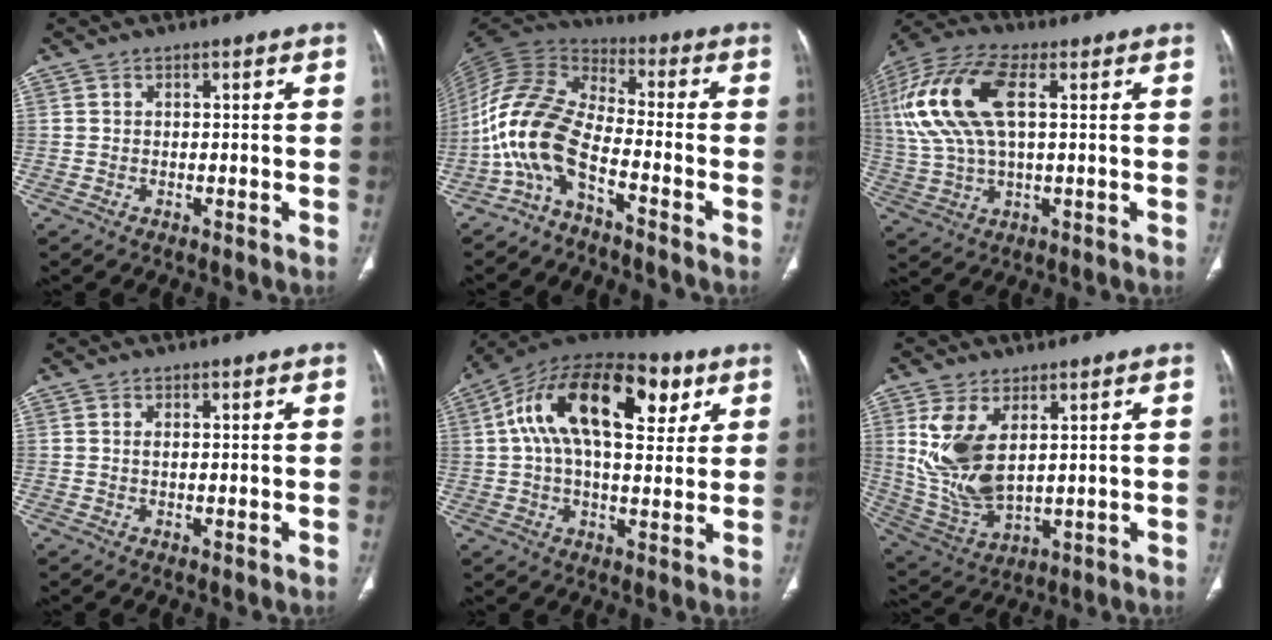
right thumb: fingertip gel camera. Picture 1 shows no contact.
{"total": 12.3, "force": [-5.9, 5.2, 9.4], "torque": [-0.208, 0.070, -0.129]}
{"total": 18.2, "force": [4.3, 8.6, 15.5], "torque": [-0.347, 0.016, 0.078]}
{"total": 1.0, "force": [0.3, 0.2, 0.9], "torque": [-0.024, -0.003, 0.007]}
{"total": 23.7, "force": [7.6, 12.1, 18.9], "torque": [-0.311, 0.023, 0.116]}
{"total": 12.6, "force": [3.5, 6.4, 10.2], "torque": [-0.208, -0.020, 0.092]}